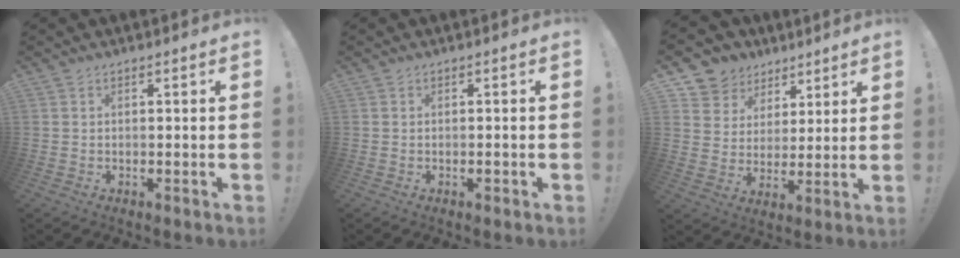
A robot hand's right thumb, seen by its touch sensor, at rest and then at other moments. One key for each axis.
{"total": 0.7, "fx": -0.5, "fy": 0.2, "fz": 0.3, "tx": -0.003, "ty": 0.000, "tz": -0.008}
{"total": 8.8, "fx": 4.9, "fy": 7.2, "fz": 1.2, "tx": -0.017, "ty": -0.040, "tz": 0.102}